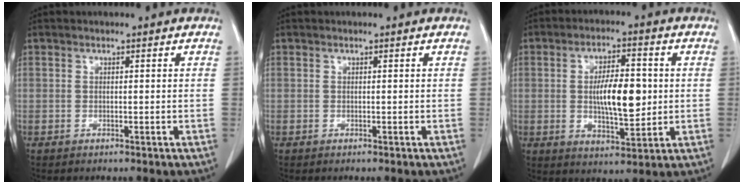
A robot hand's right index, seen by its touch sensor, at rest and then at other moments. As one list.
[{"total": 0.0}, {"total": 9.4, "force": [0.2, 3.1, 8.9], "torque": [-0.157, 0.001, 0.007]}]